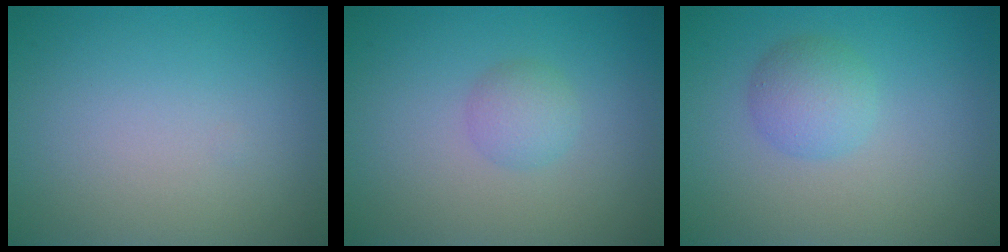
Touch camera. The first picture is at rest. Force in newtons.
{"total": 1.8, "press": 1.8, "slide": 0.1}
{"total": 2.6, "press": 2.6, "slide": 0.1}